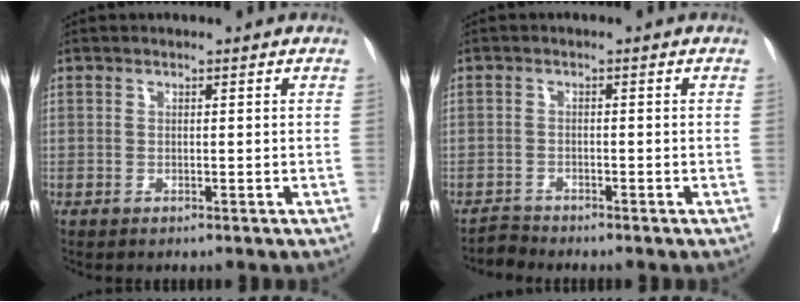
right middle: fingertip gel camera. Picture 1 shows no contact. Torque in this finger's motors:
{"motor_torque": [-0.07, 0.08, -0.02, -0.02]}